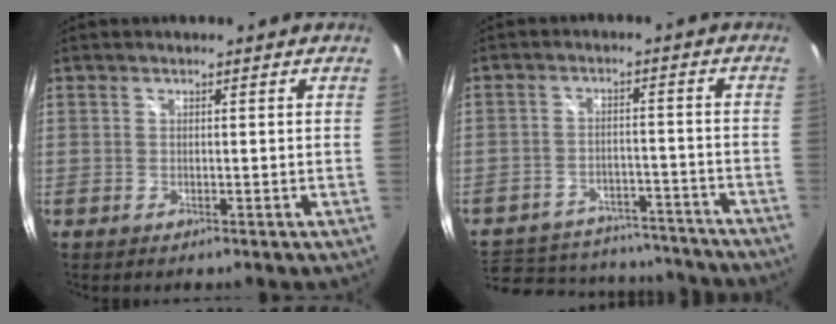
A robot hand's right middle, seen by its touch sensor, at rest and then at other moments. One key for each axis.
{"total": 21.1, "fx": -16.7, "fy": 10.0, "fz": 8.2, "tx": -0.195, "ty": 0.016, "tz": -0.205}